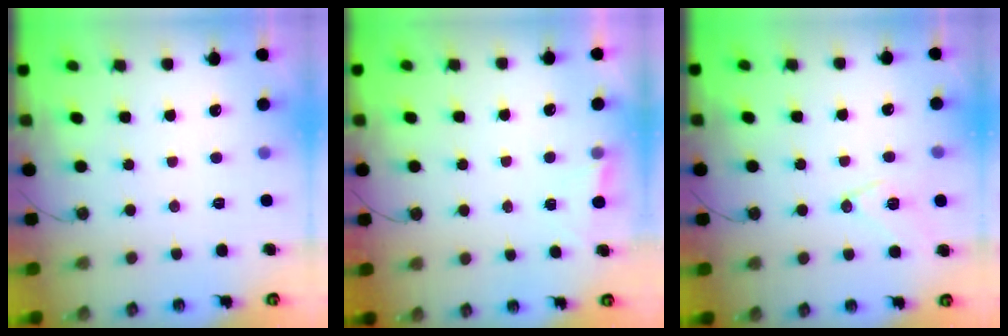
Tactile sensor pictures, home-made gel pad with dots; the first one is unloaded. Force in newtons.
{"total": 1.5, "press": 0.9, "slide": 1.2}
{"total": 11.5, "press": 11.0, "slide": 3.3}